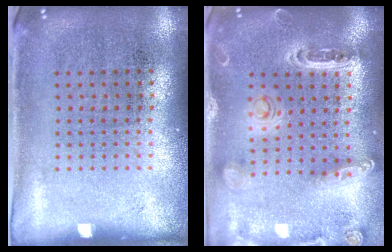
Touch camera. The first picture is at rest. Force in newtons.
{"total": 1.4, "press": 1.3, "slide": 0.2}